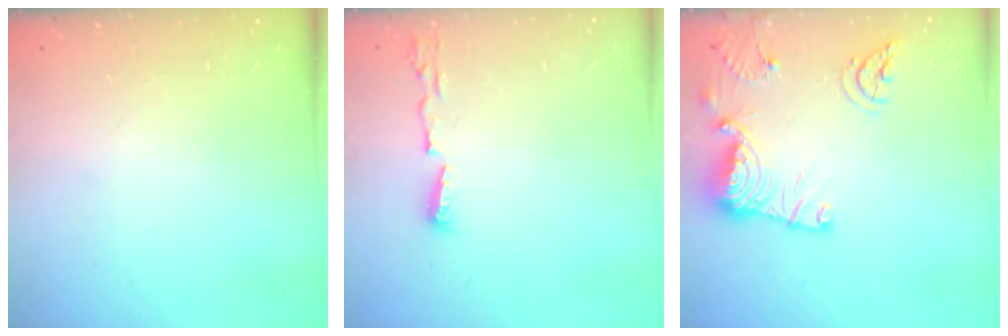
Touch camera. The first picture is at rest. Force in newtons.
{"total": 6.0, "press": 5.8, "slide": 1.2}
{"total": 14.1, "press": 14.0, "slide": 1.1}